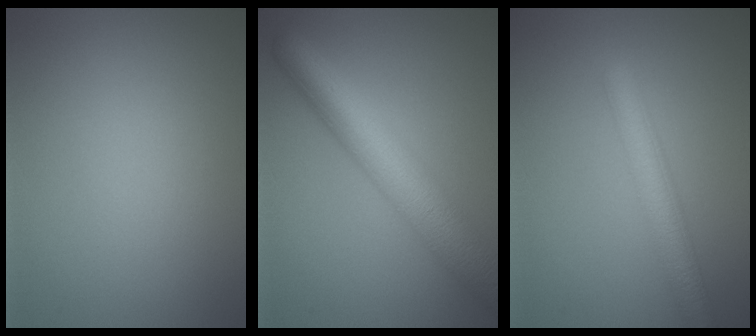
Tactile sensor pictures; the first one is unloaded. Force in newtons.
{"total": 7.9, "press": 7.9, "slide": 0.2}
{"total": 4.1, "press": 4.1, "slide": 0.1}